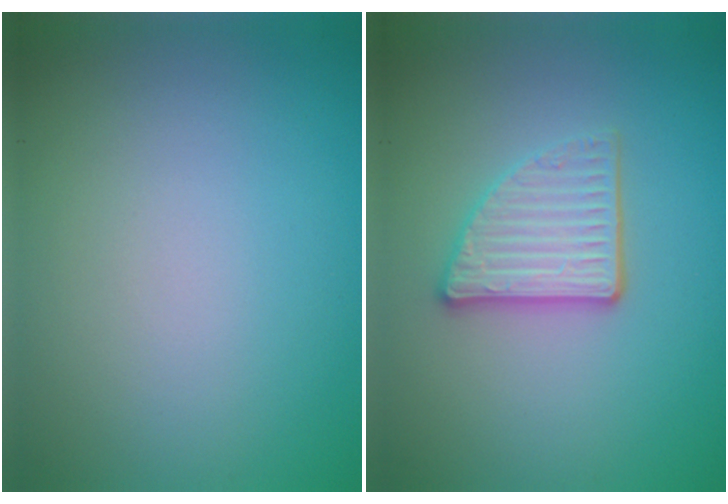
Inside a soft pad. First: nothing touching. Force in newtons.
{"total": 3.6, "press": 3.1, "slide": 1.8}